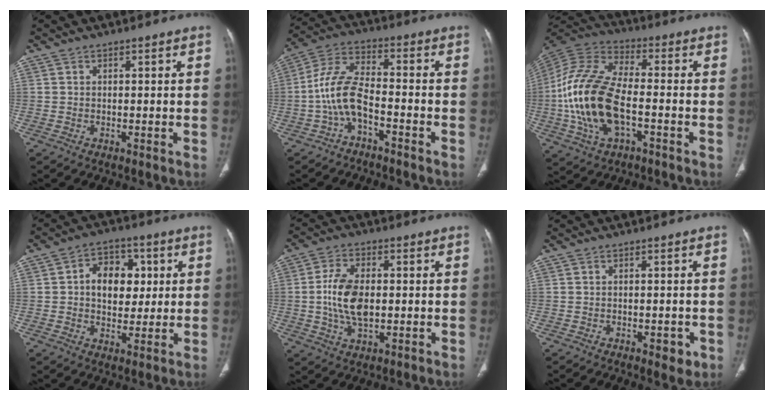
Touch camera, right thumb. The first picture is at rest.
{"total": 9.1, "force": [-3.4, 4.3, 7.2], "torque": [-0.148, 0.047, -0.073]}
{"total": 19.3, "force": [-3.8, 9.8, 16.2], "torque": [-0.338, 0.026, -0.071]}
{"total": 10.5, "force": [1.7, 7.6, 7.0], "torque": [-0.063, 0.006, 0.025]}
{"total": 9.8, "force": [-0.2, 5.6, 8.0], "torque": [-0.153, 0.003, -0.003]}
{"total": 3.0, "force": [-1.3, 1.6, 2.3], "torque": [-0.018, 0.001, -0.012]}